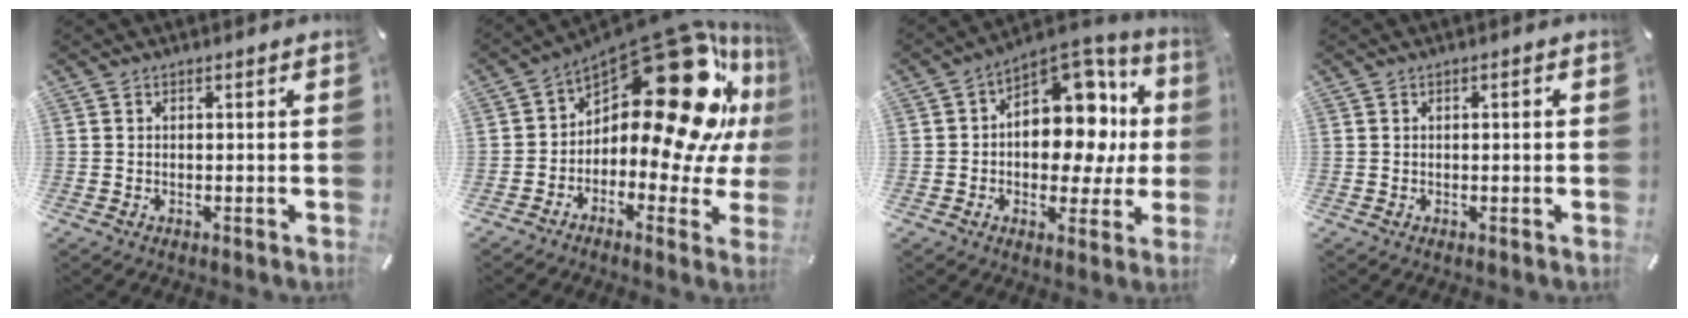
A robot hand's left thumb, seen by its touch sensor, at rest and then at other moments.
{"total": 24.5, "force": [9.9, 12.0, 19.0], "torque": [-0.259, -0.085, 0.164]}
{"total": 15.8, "force": [2.9, 11.1, 10.8], "torque": [-0.128, -0.038, 0.054]}
{"total": 1.3, "force": [0.1, 0.4, 1.3], "torque": [-0.023, 0.005, 0.000]}